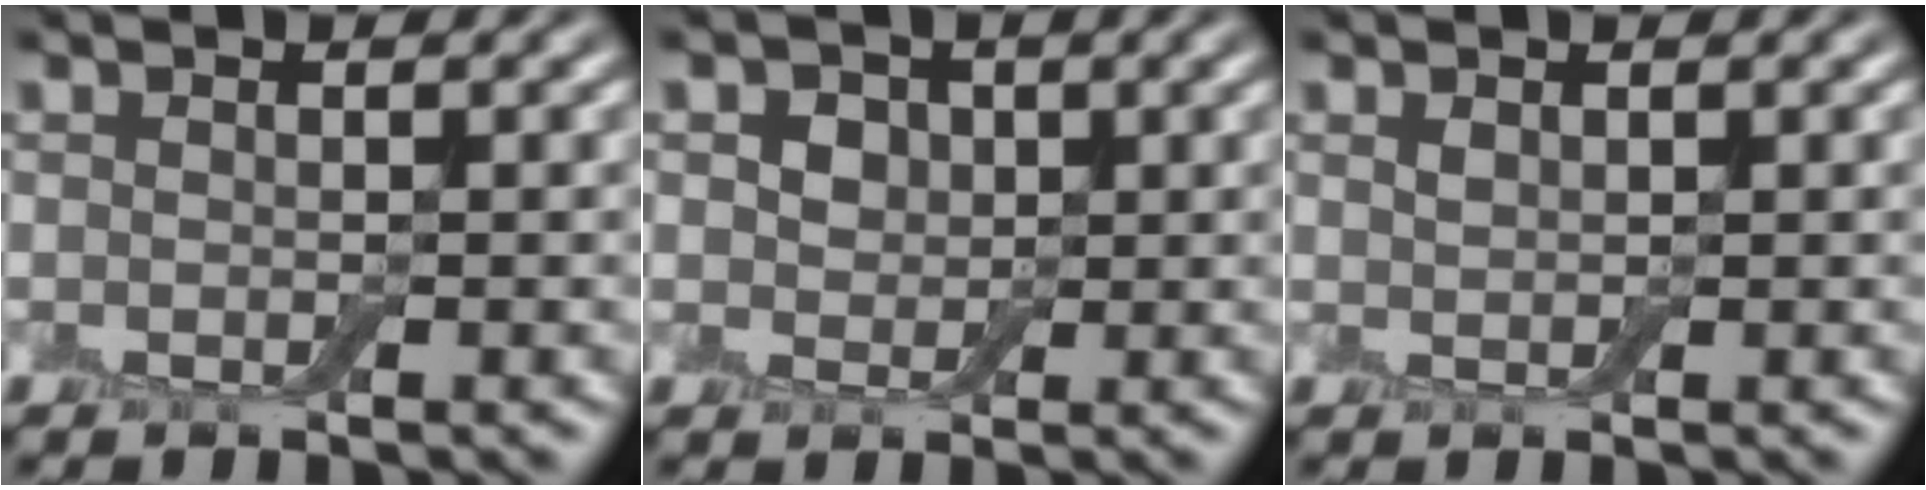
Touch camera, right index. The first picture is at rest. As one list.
[{"total": 3.6, "force": [1.6, 2.7, 1.8], "torque": [-0.032, 0.012, 0.009]}, {"total": 0.6, "force": [0.5, 0.3, 0.3], "torque": [-0.012, 0.000, 0.012]}]